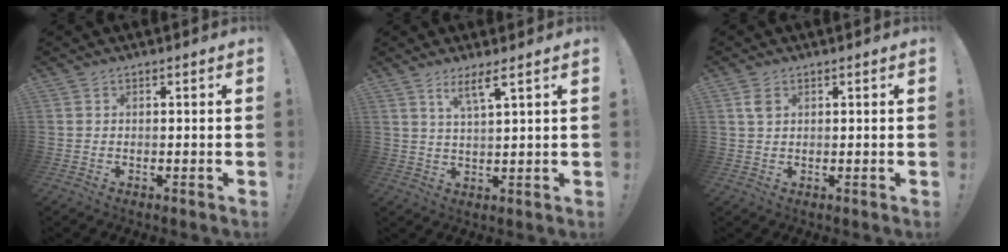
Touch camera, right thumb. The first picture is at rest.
{"total": 5.4, "force": [3.5, 0.3, 4.2], "torque": [-0.077, -0.010, 0.056]}
{"total": 2.9, "force": [1.3, 1.5, 2.1], "torque": [-0.030, -0.004, 0.022]}